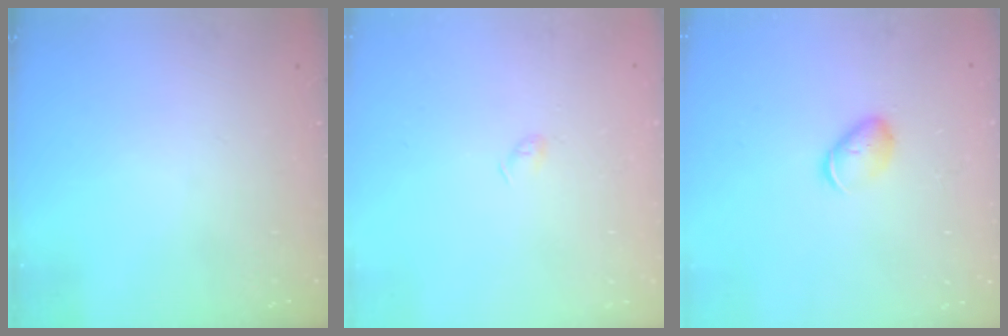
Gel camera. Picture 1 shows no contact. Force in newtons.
{"total": 2.6, "press": 2.5, "slide": 0.4}
{"total": 5.8, "press": 5.8, "slide": 0.7}